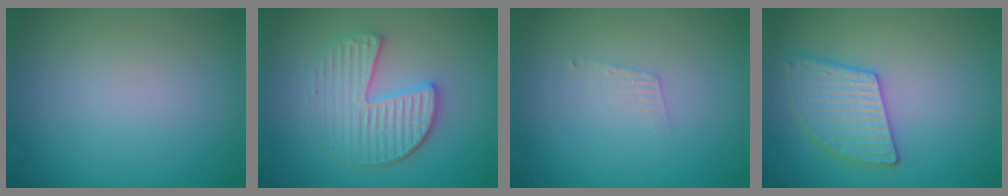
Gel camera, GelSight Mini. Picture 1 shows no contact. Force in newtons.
{"total": 4.0, "press": 3.5, "slide": 2.0}
{"total": 0.9, "press": 0.9, "slide": 0.1}
{"total": 3.5, "press": 3.4, "slide": 0.8}